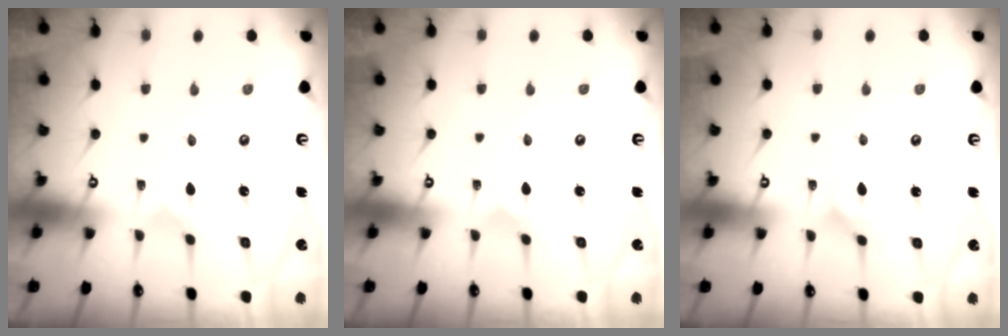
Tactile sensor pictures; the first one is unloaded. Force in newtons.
{"total": 0.0}
{"total": 1.8, "press": 1.8, "slide": 0.0}